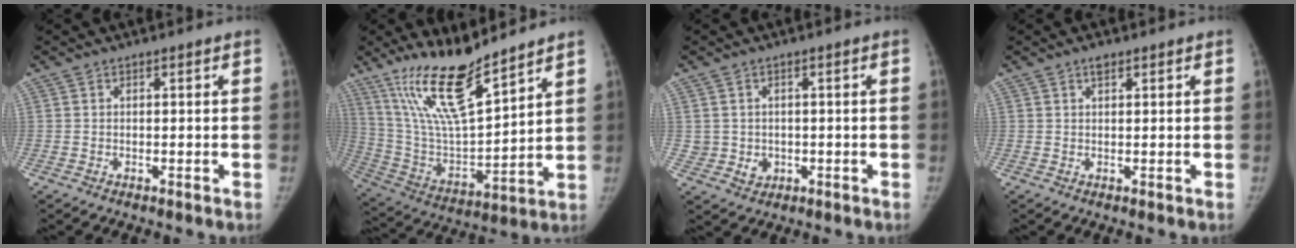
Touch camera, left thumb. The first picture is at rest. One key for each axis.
{"total": 17.7, "fx": 13.1, "fy": 3.9, "fz": 11.2, "tx": -0.186, "ty": -0.077, "tz": 0.259}
{"total": 3.8, "fx": -0.1, "fy": 3.7, "fz": 1.1, "tx": -0.005, "ty": 0.002, "tz": 0.009}
{"total": 1.5, "fx": 1.0, "fy": 0.7, "fz": 0.9, "tx": -0.010, "ty": -0.003, "tz": 0.014}